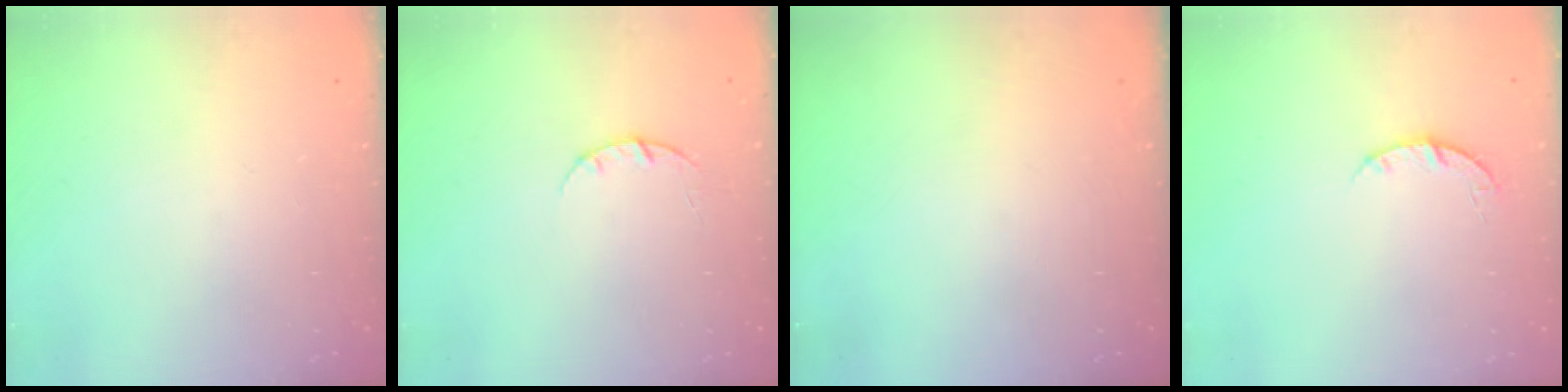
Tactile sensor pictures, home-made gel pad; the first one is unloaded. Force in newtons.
{"total": 3.2, "press": 3.2, "slide": 0.3}
{"total": 0.0}
{"total": 3.2, "press": 3.2, "slide": 0.5}